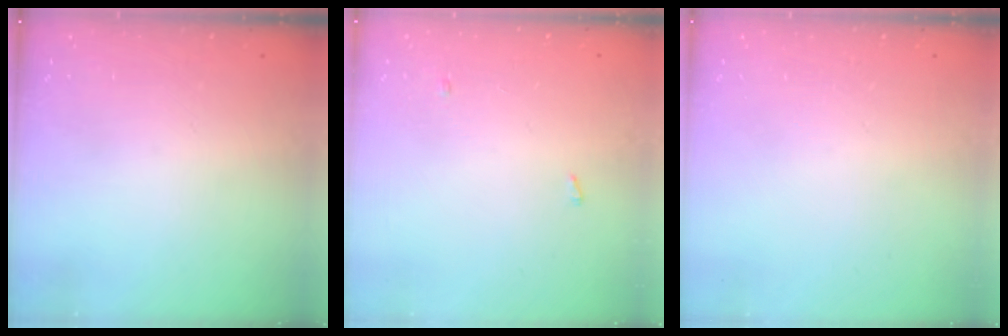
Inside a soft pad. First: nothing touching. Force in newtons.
{"total": 6.9, "press": 2.8, "slide": 6.3}
{"total": 0.0}